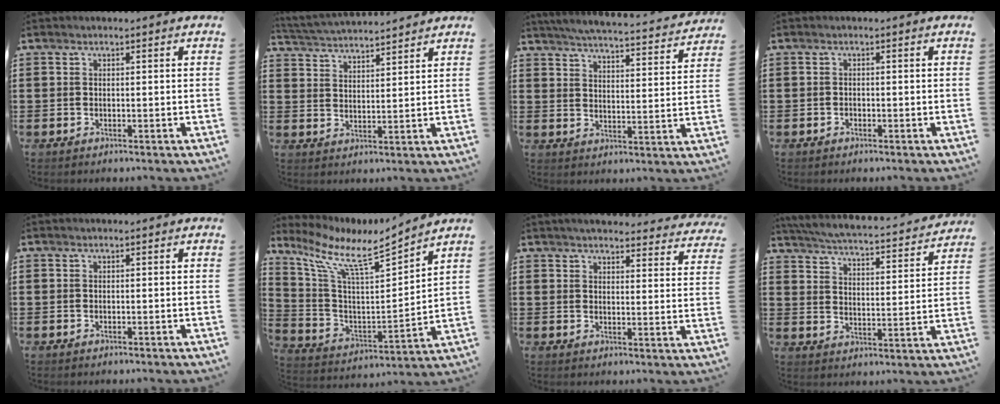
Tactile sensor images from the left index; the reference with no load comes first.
{"total": 3.5, "force": [3.5, -0.3, 0.2], "torque": [-0.019, -0.022, 0.060]}
{"total": 4.6, "force": [4.4, -0.6, 1.1], "torque": [-0.045, -0.038, 0.071]}
{"total": 0.5, "force": [-0.4, 0.2, 0.1], "torque": [-0.005, 0.000, -0.009]}
{"total": 0.0}
{"total": 8.8, "force": [6.8, 1.4, 5.4], "torque": [-0.135, -0.050, 0.108]}
{"total": 3.8, "force": [3.7, 0.1, 1.0], "torque": [-0.026, -0.022, 0.062]}
{"total": 4.3, "force": [4.1, -0.4, 1.4], "torque": [-0.049, -0.036, 0.062]}